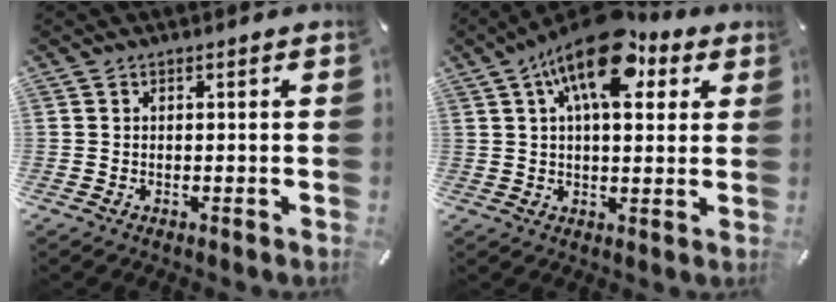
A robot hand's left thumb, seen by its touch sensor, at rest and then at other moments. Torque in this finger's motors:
{"motor_torque": [0.80, 0.88, 2.04, -0.73, 0.51]}